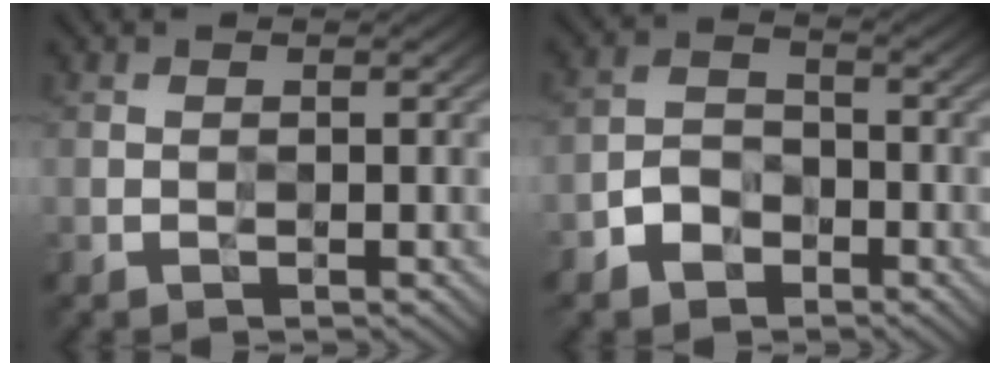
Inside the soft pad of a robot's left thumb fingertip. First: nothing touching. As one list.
[{"total": 4.2, "force": [-2.6, 2.6, 2.0], "torque": [-0.040, 0.002, -0.063]}]